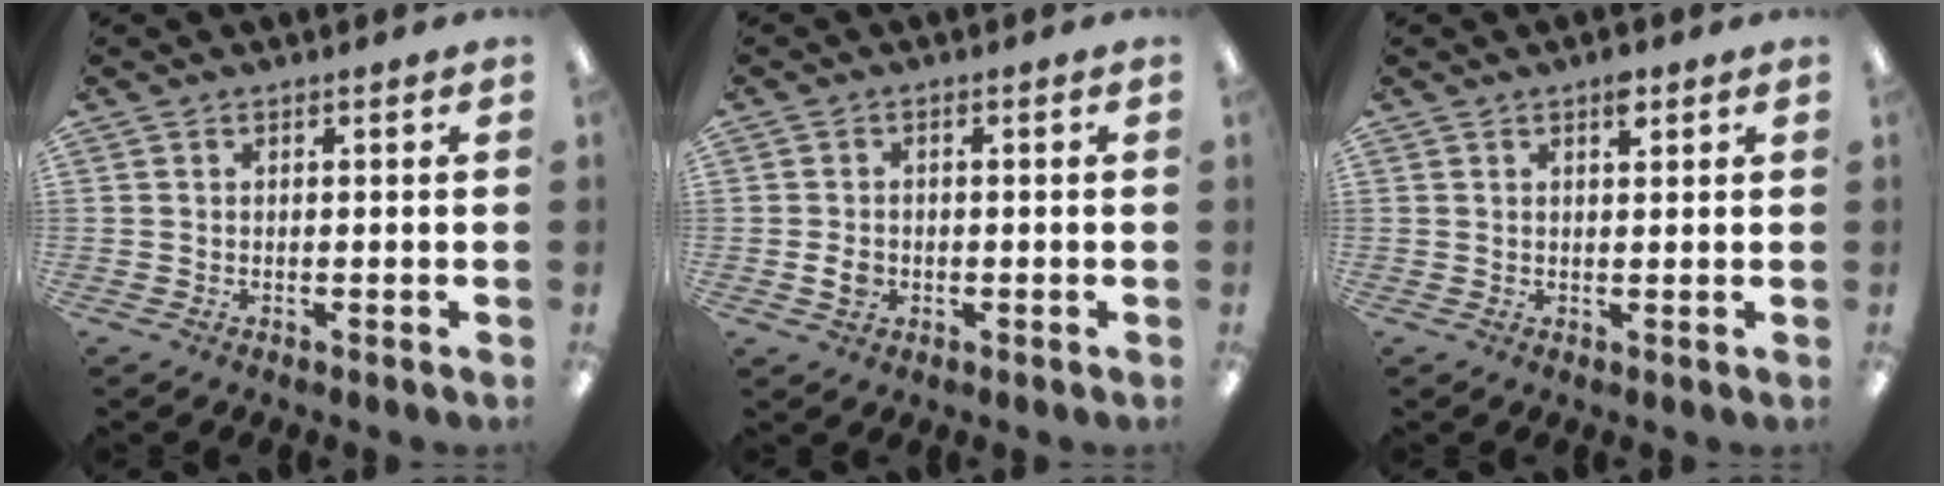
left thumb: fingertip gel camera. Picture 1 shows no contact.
{"total": 3.1, "force": [-0.6, 2.5, 1.8], "torque": [-0.030, 0.006, -0.010]}
{"total": 3.0, "force": [1.9, 1.2, 2.0], "torque": [-0.020, -0.008, 0.028]}